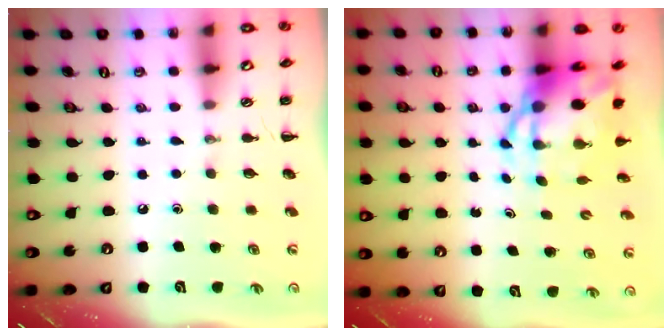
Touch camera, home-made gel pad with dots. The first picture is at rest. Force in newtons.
{"total": 8.2, "press": 7.9, "slide": 2.0}